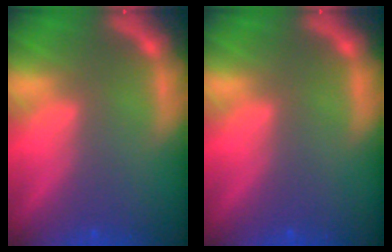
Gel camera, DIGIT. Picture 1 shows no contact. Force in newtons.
{"total": 0.0}